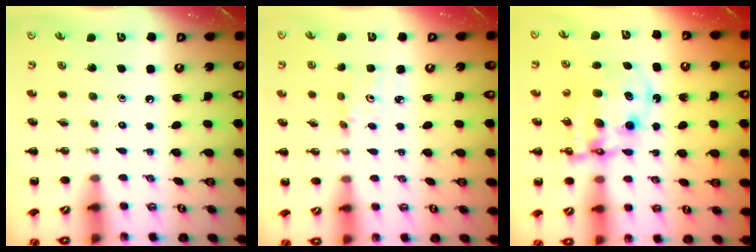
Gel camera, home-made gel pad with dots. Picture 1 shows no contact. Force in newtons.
{"total": 2.8, "press": 2.7, "slide": 0.8}
{"total": 11.7, "press": 11.4, "slide": 2.8}